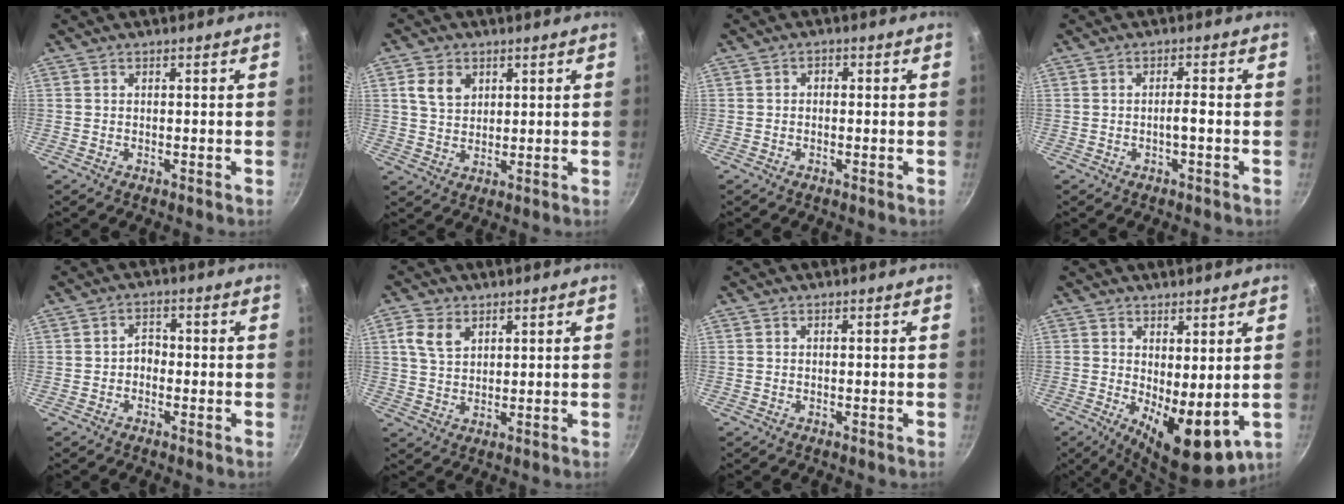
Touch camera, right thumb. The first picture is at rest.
{"total": 6.0, "force": [2.2, 4.5, 3.3], "torque": [-0.042, -0.005, 0.041]}
{"total": 1.3, "force": [-0.2, 1.1, 0.7], "torque": [-0.010, 0.007, -0.005]}
{"total": 2.1, "force": [-0.7, 0.3, 1.9], "torque": [-0.035, 0.011, -0.011]}
{"total": 2.5, "force": [-0.8, 1.9, 1.4], "torque": [-0.007, 0.016, -0.018]}
{"total": 5.8, "force": [2.5, 3.9, 3.4], "torque": [-0.057, -0.006, 0.048]}
{"total": 0.0}
{"total": 10.5, "force": [0.0, 4.3, 9.6], "torque": [-0.122, -0.020, 0.013]}